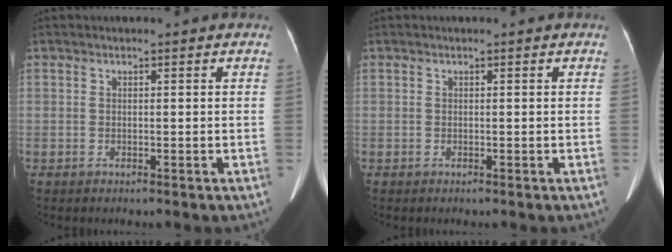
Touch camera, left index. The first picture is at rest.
{"total": 0.0}